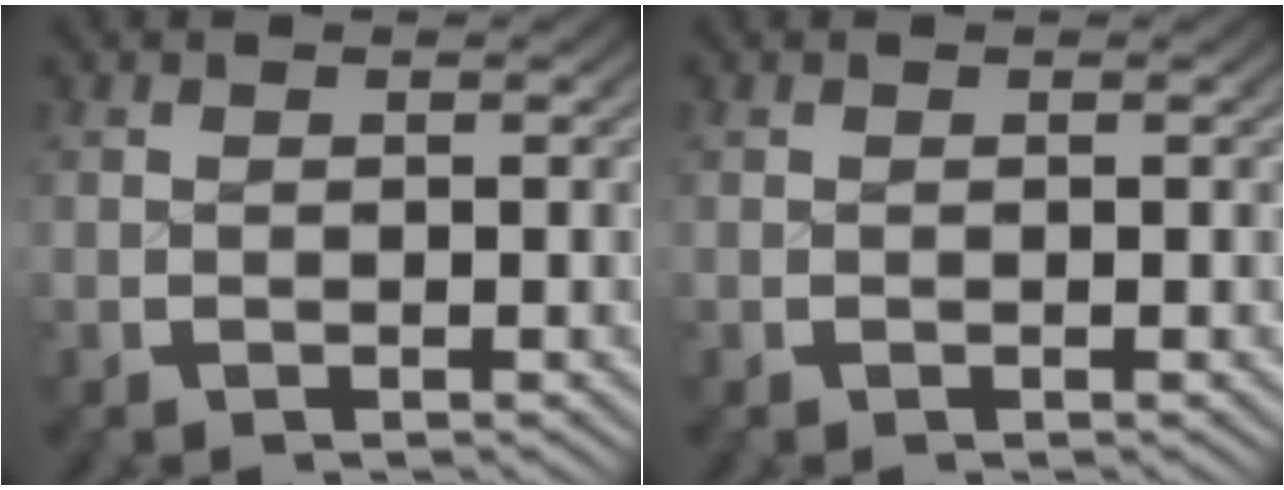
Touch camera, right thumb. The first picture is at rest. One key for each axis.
{"total": 0.0}